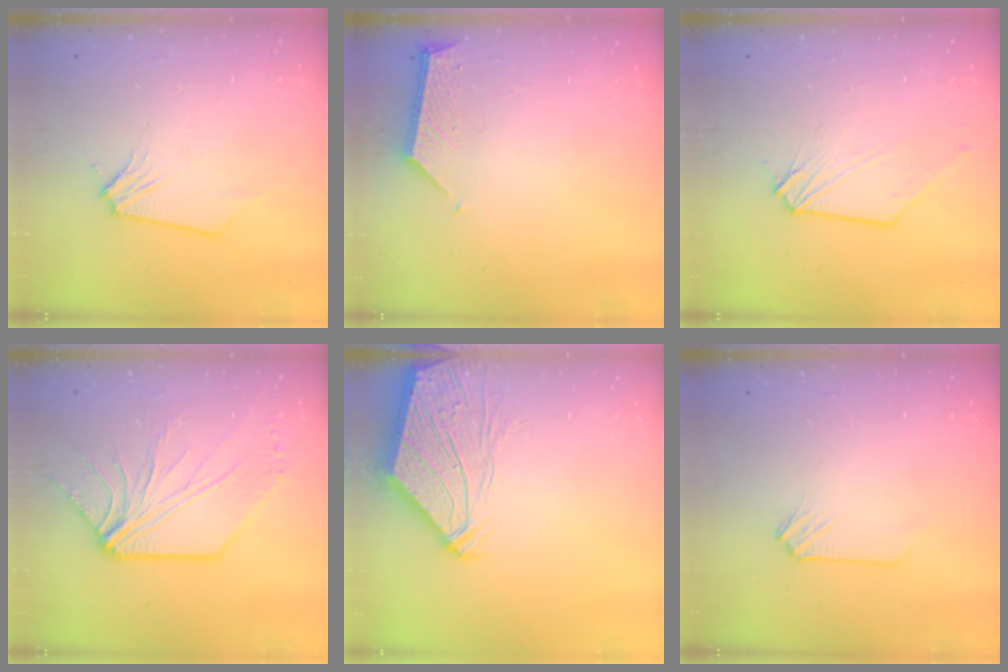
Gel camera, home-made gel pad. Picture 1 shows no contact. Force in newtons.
{"total": 3.7, "press": 3.7, "slide": 0.5}
{"total": 0.7, "press": 0.7, "slide": 0.1}
{"total": 9.6, "press": 9.5, "slide": 1.7}
{"total": 10.1, "press": 10.0, "slide": 1.8}
{"total": 0.0}